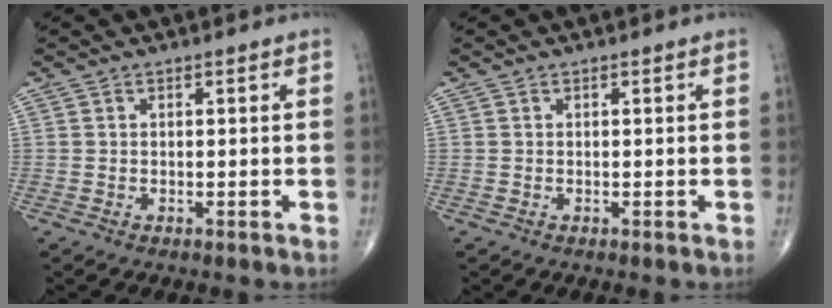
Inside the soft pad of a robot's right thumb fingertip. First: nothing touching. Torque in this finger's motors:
{"motor_torque": [-0.01, 0.00, 0.00, 0.00, 0.00]}